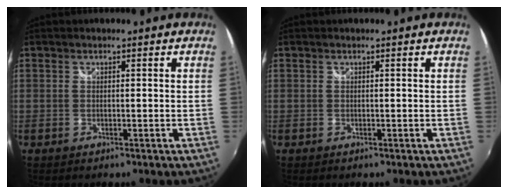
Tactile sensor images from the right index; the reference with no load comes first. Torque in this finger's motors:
{"motor_torque": [0.32, 0.32, 0.01, 0.00]}